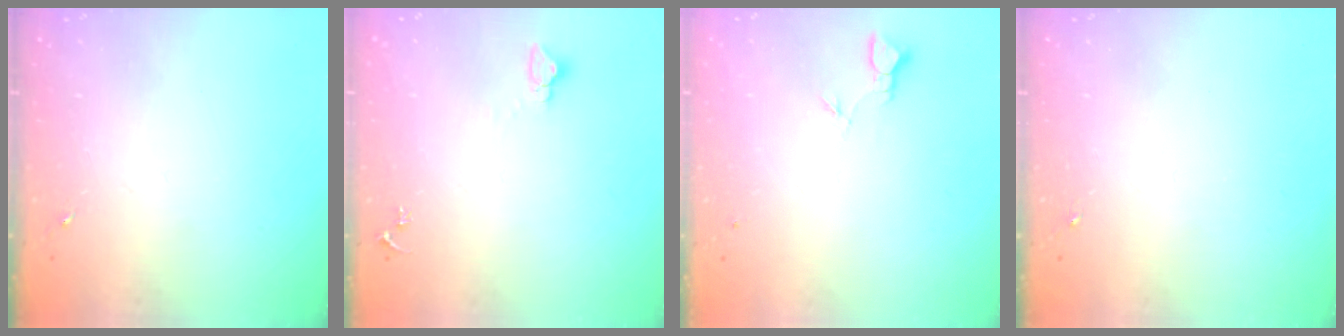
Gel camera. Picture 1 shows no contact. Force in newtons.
{"total": 2.8, "press": 2.8, "slide": 0.2}
{"total": 1.9, "press": 1.9, "slide": 0.1}
{"total": 0.0}